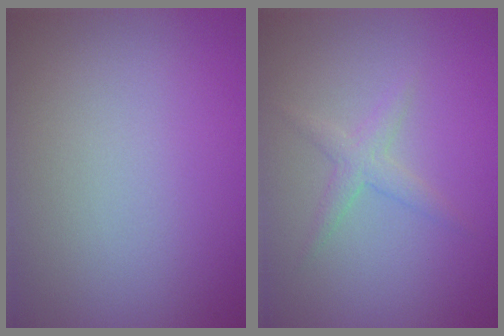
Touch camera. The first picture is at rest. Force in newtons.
{"total": 1.6, "press": 1.6, "slide": 0.1}